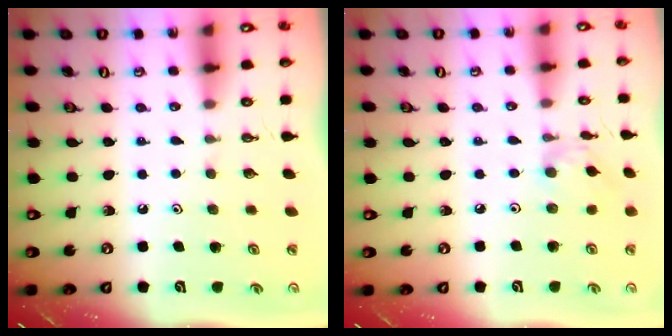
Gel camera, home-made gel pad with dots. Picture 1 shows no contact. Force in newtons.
{"total": 2.7, "press": 2.7, "slide": 0.3}